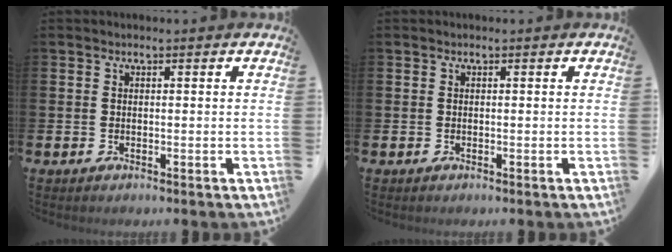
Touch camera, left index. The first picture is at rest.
{"total": 0.0}